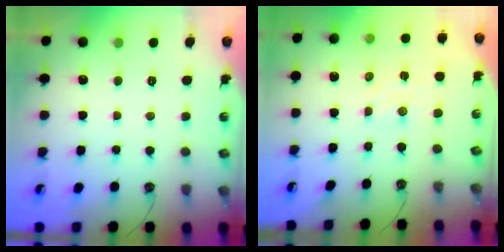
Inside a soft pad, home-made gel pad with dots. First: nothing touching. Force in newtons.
{"total": 2.0, "press": 2.0, "slide": 0.4}